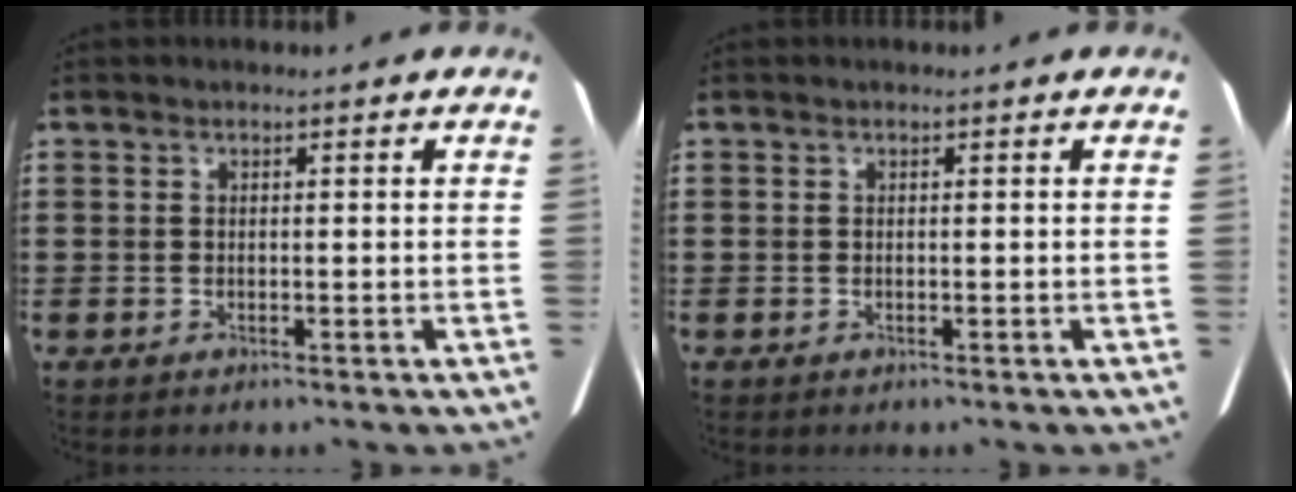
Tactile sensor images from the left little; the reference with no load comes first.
{"total": 0.0}